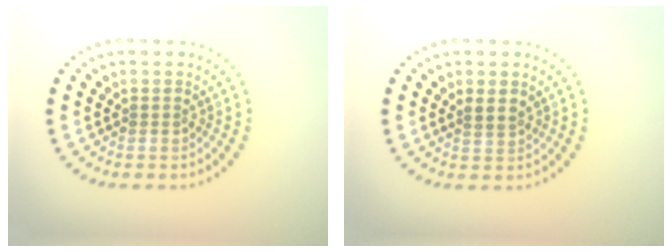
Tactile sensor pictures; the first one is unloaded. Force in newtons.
{"total": 1.5, "press": 1.4, "slide": 0.7}